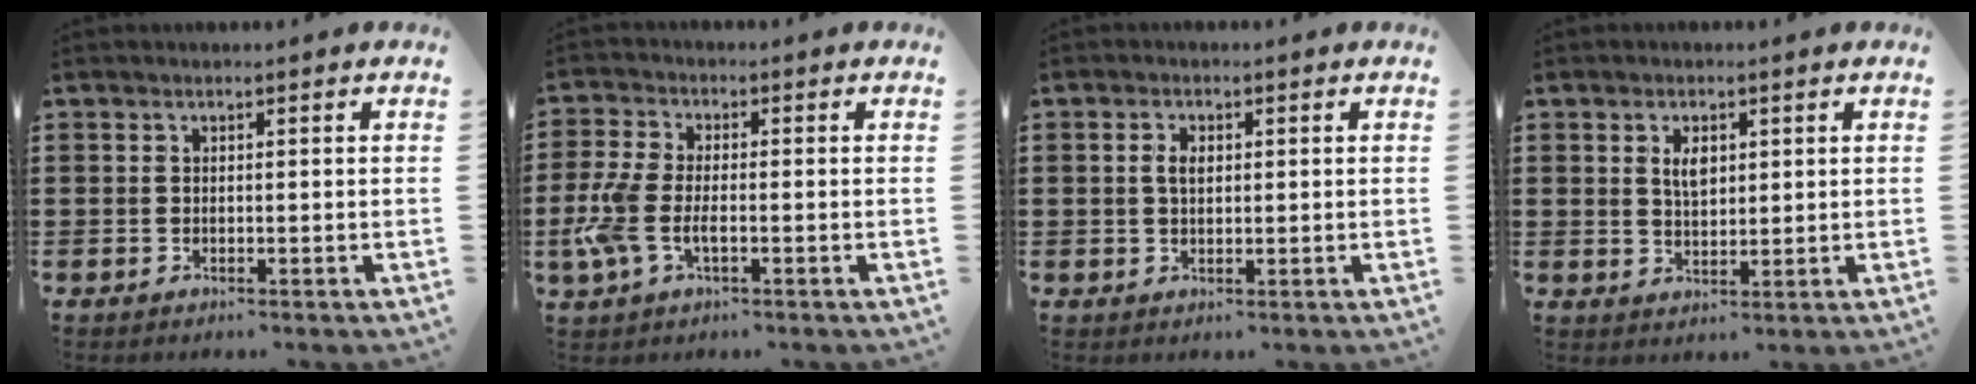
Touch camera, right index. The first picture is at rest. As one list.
[{"total": 5.8, "force": [-1.6, 2.9, 4.8], "torque": [-0.125, -0.005, -0.040]}, {"total": 2.3, "force": [0.4, 1.2, 1.8], "torque": [-0.039, 0.008, 0.006]}, {"total": 3.3, "force": [1.2, 1.7, 2.5], "torque": [-0.047, 0.004, 0.020]}]